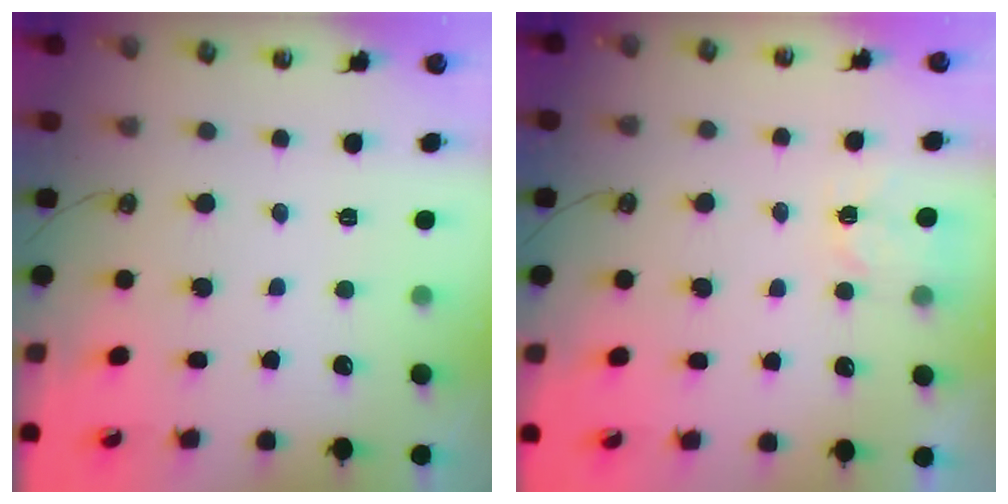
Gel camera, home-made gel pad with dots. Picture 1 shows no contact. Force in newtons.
{"total": 3.9, "press": 3.8, "slide": 0.4}